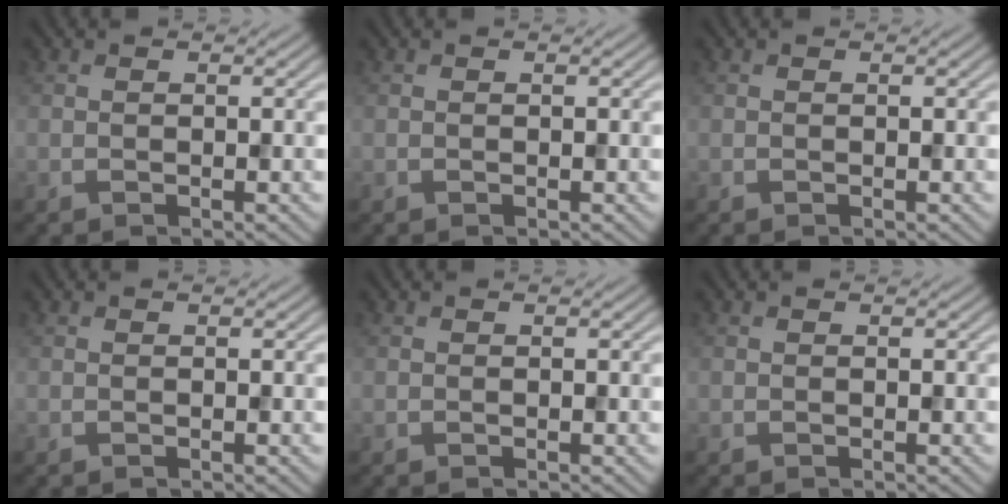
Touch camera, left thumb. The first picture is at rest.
{"total": 0.0}
{"total": 0.0}
{"total": 0.0}
{"total": 0.0}
{"total": 0.0}